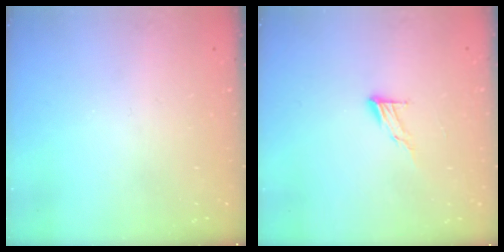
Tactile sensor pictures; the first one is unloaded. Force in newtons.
{"total": 6.7, "press": 6.7, "slide": 0.3}